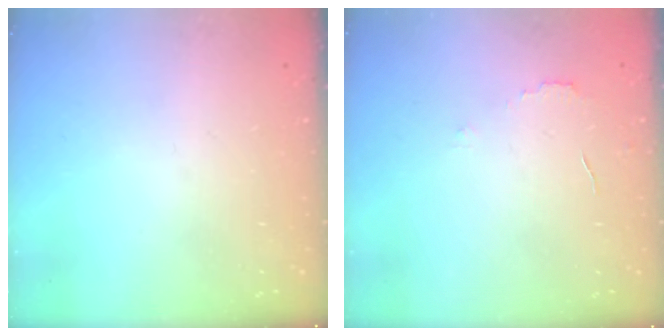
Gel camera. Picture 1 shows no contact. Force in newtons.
{"total": 3.0, "press": 3.0, "slide": 0.2}